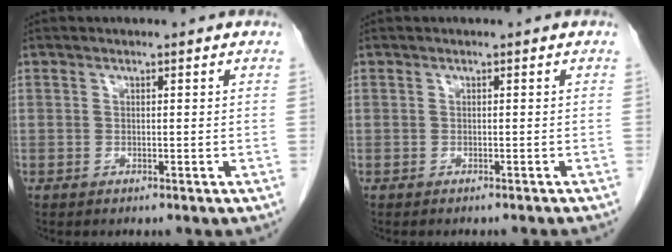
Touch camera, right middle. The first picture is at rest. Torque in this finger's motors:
{"motor_torque": [0.10, 0.08, 0.00, 0.00]}